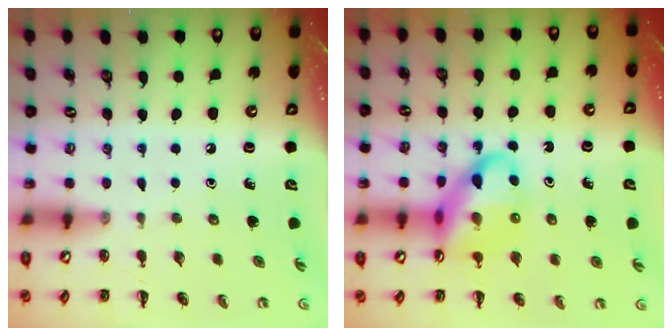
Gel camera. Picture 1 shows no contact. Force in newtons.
{"total": 14.3, "press": 13.8, "slide": 3.7}